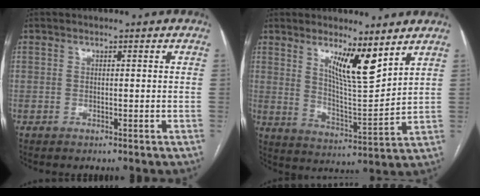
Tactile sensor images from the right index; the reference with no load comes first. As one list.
[{"total": 9.2, "force": [5.8, 1.2, 7.1], "torque": [-0.126, -0.018, 0.106]}]